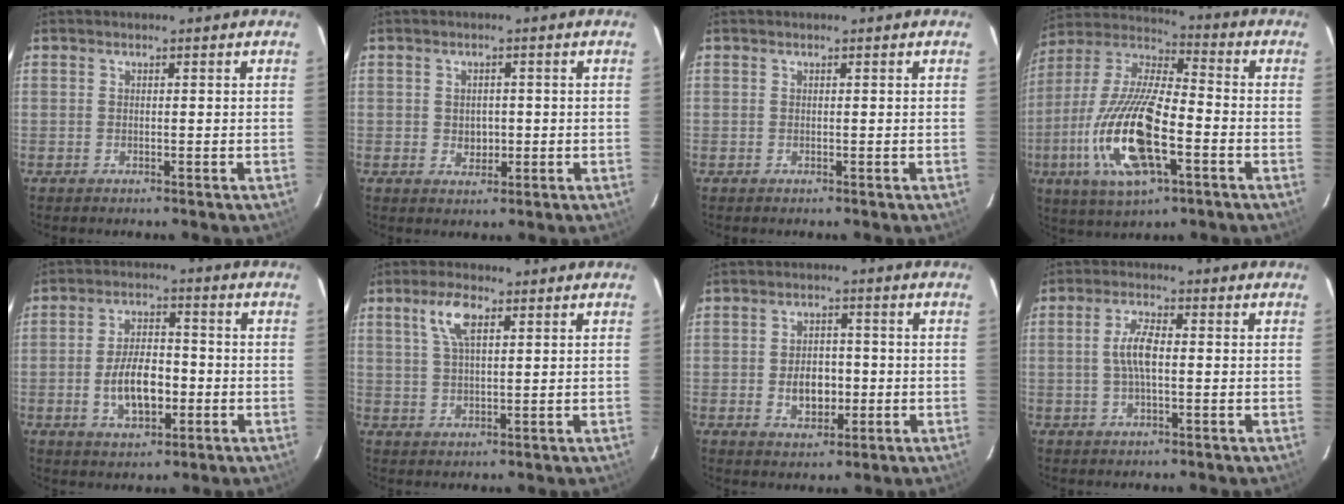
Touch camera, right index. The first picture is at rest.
{"total": 3.0, "force": [-0.3, 2.6, 1.5], "torque": [-0.022, 0.001, 0.000]}
{"total": 0.0}
{"total": 20.5, "force": [-6.5, 7.0, 18.1], "torque": [-0.378, -0.021, -0.127]}
{"total": 9.5, "force": [-2.3, 4.8, 7.8], "torque": [-0.150, 0.006, -0.030]}
{"total": 5.8, "force": [2.7, 2.1, 4.7], "torque": [-0.090, 0.010, 0.053]}
{"total": 6.4, "force": [-1.2, 4.4, 4.5], "torque": [-0.083, 0.004, -0.011]}
{"total": 5.3, "force": [-0.1, 1.8, 5.0], "torque": [-0.098, 0.007, -0.001]}